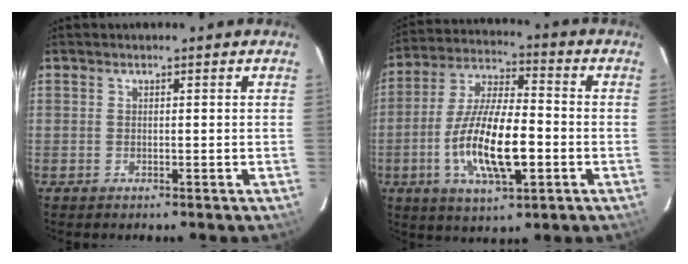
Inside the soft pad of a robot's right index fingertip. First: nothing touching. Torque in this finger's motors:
{"motor_torque": [1.75, -0.39, 1.05, 0.21]}